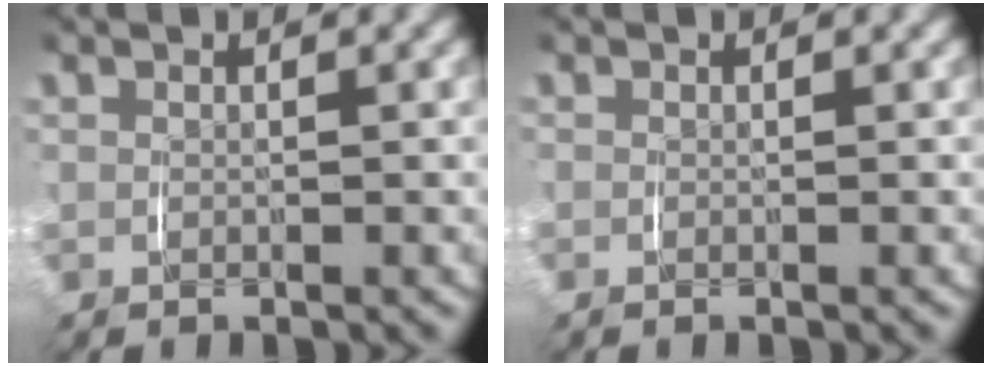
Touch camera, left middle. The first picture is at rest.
{"total": 0.0}